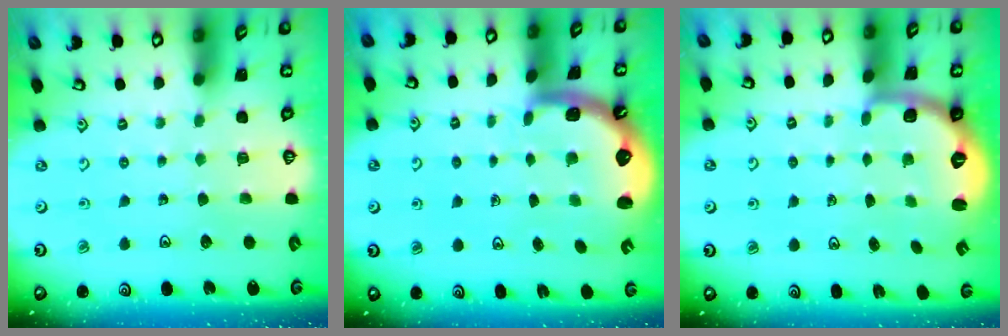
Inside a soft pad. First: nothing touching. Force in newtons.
{"total": 1.5, "press": 1.4, "slide": 0.6}
{"total": 2.7, "press": 1.6, "slide": 2.2}